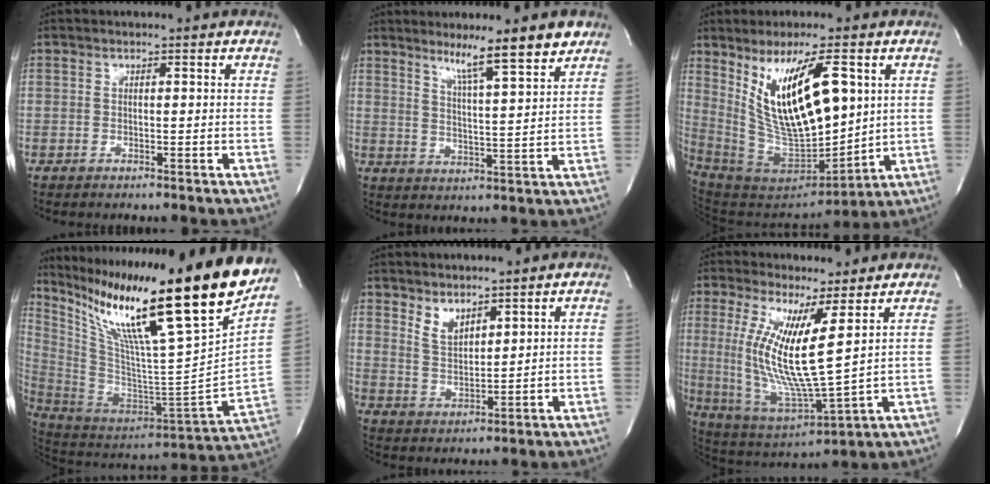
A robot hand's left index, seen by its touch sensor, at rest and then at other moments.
{"total": 8.8, "force": [6.4, -0.8, 6.0], "torque": [-0.093, -0.006, 0.102]}
{"total": 17.7, "force": [5.2, 5.1, 16.1], "torque": [-0.305, -0.012, 0.110]}
{"total": 31.7, "force": [23.2, -2.3, 21.5], "torque": [-0.400, -0.093, 0.371]}
{"total": 3.8, "force": [3.0, 1.2, 2.0], "torque": [-0.043, -0.009, 0.067]}
{"total": 13.3, "force": [3.5, 0.8, 12.8], "torque": [-0.269, -0.025, 0.070]}